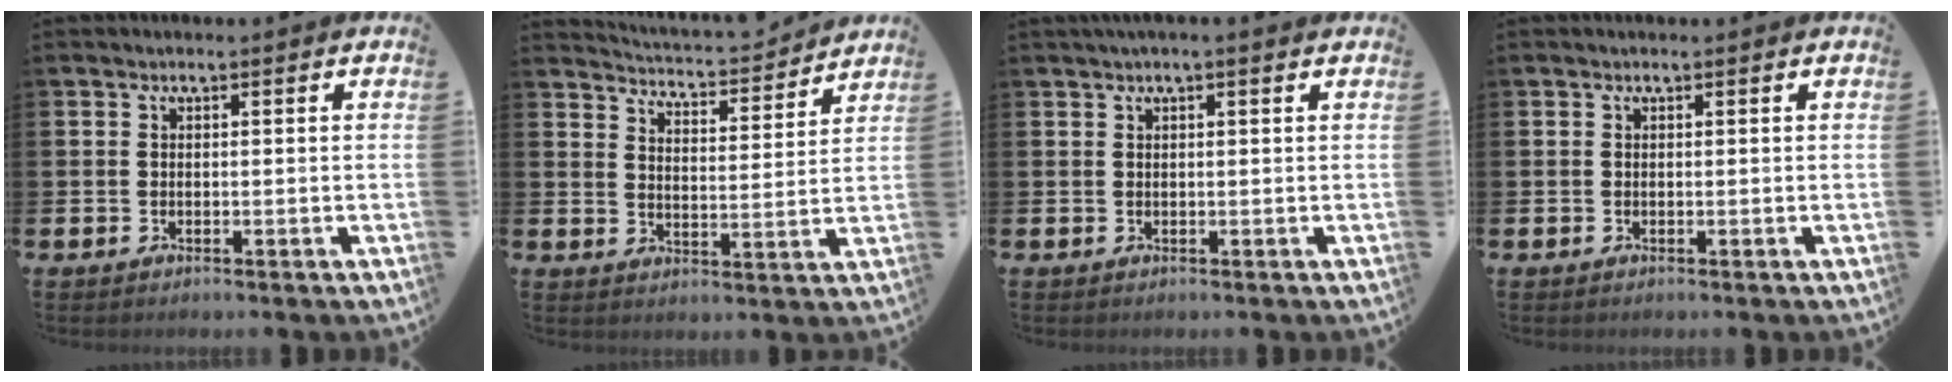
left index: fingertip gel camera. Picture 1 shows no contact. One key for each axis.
{"total": 4.7, "fx": 4.7, "fy": 0.0, "fz": 0.2, "tx": -0.017, "ty": -0.043, "tz": 0.077}
{"total": 1.0, "fx": 0.8, "fy": -0.1, "fz": 0.7, "tx": -0.008, "ty": 0.000, "tz": 0.013}
{"total": 0.0}